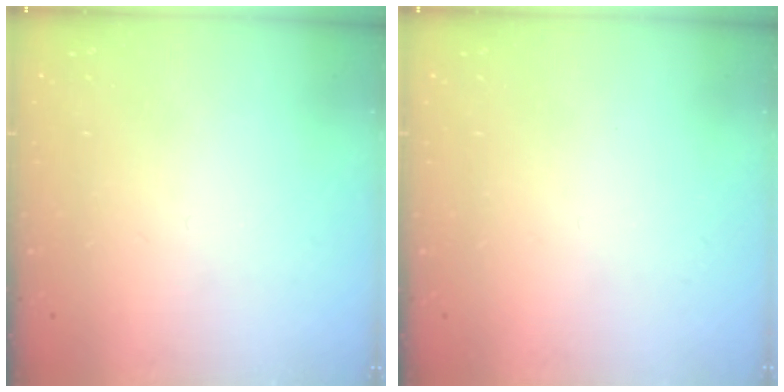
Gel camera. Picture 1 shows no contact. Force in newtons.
{"total": 0.0}